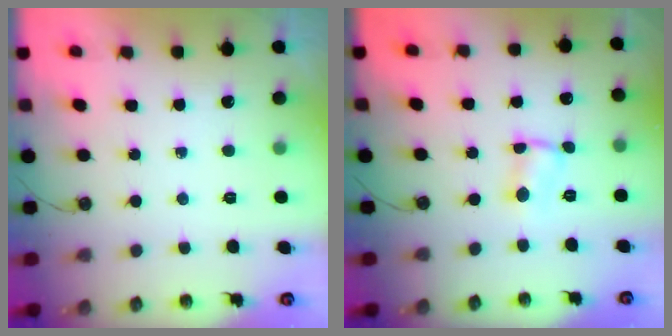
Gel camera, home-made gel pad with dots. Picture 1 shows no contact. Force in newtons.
{"total": 1.5, "press": 1.5, "slide": 0.2}